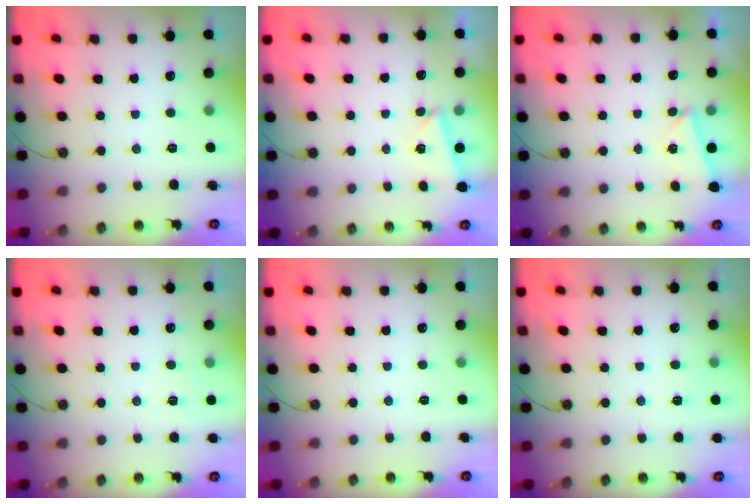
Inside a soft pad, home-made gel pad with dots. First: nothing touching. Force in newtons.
{"total": 3.8, "press": 3.0, "slide": 2.3}
{"total": 3.8, "press": 3.0, "slide": 2.3}
{"total": 3.2, "press": 3.2, "slide": 0.3}
{"total": 0.0}
{"total": 10.2, "press": 3.5, "slide": 9.6}